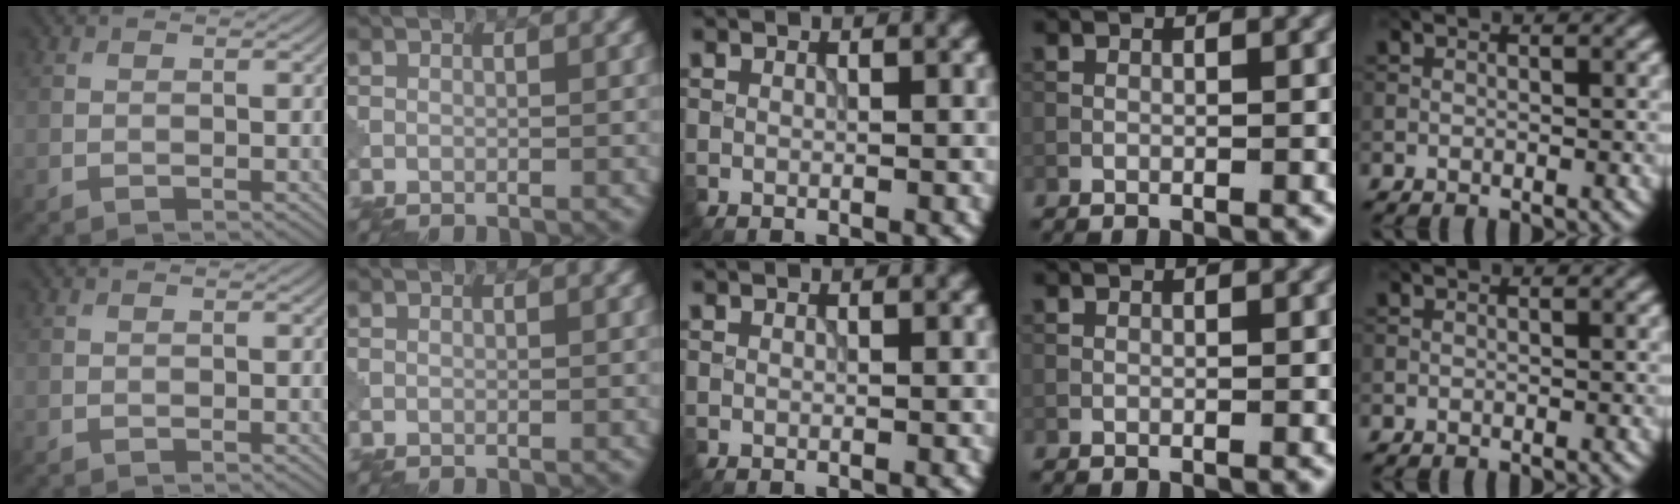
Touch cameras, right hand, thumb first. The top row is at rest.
{}